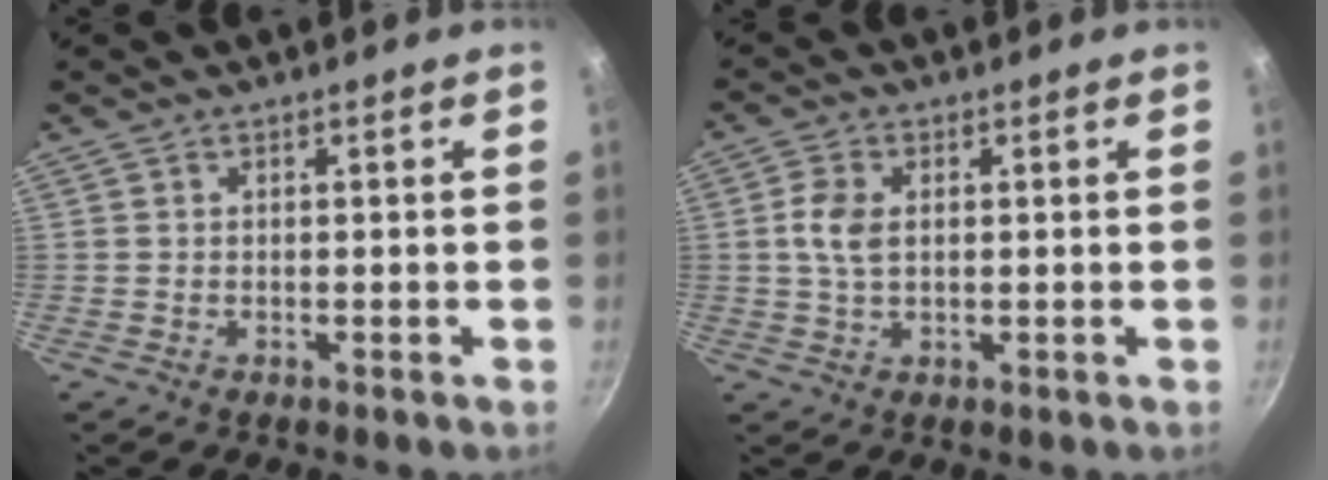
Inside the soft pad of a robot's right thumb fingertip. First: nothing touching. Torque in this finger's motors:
{"motor_torque": [0.04, -0.02, 0.41, 0.07, 0.05]}